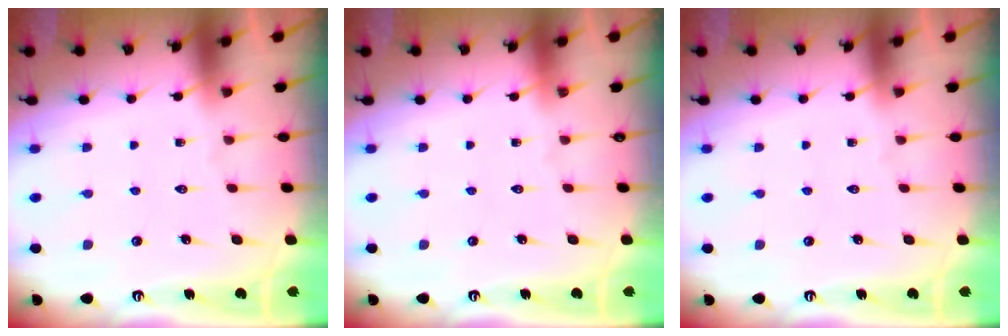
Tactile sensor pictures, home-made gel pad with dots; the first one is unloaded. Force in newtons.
{"total": 0.0}
{"total": 0.0}